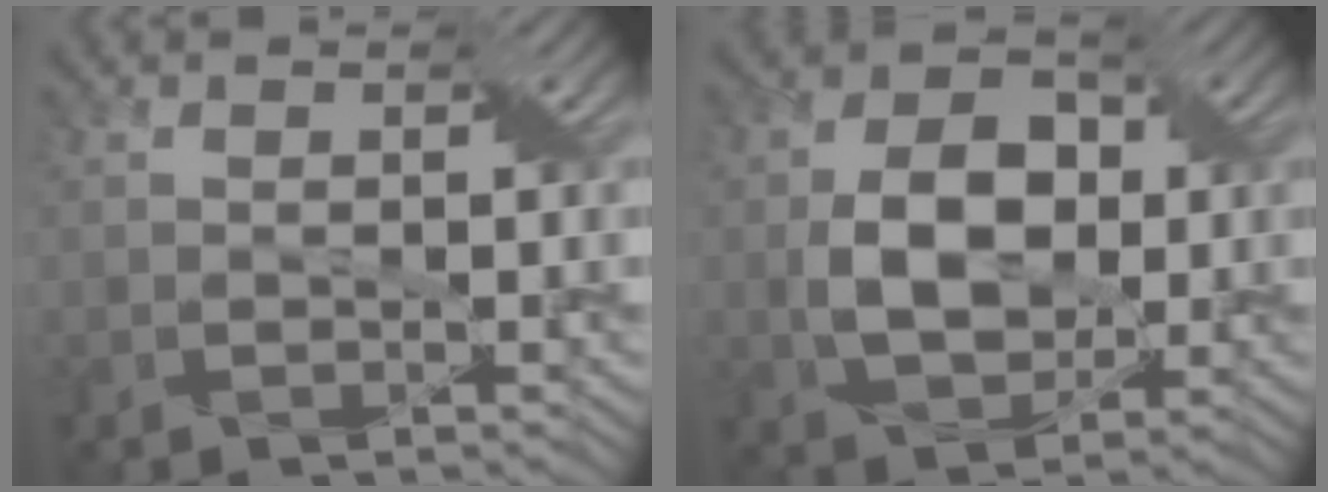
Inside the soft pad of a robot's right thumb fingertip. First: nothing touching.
{"total": 8.3, "force": [-0.1, 5.8, 5.9], "torque": [-0.117, 0.004, -0.002]}